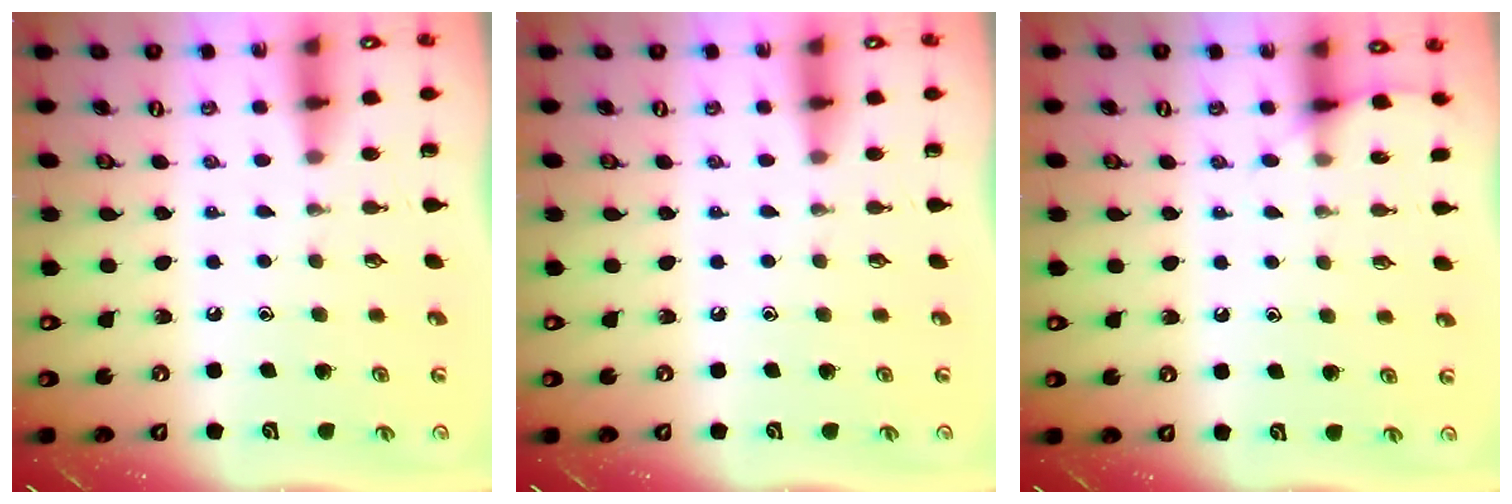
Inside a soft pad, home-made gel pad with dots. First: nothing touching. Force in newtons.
{"total": 0.0}
{"total": 5.8, "press": 5.8, "slide": 0.7}